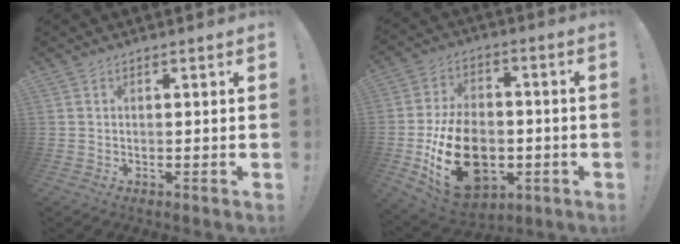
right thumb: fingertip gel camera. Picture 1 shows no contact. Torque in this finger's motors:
{"motor_torque": [2.77, 2.24, 1.55, -1.22, 0.19]}